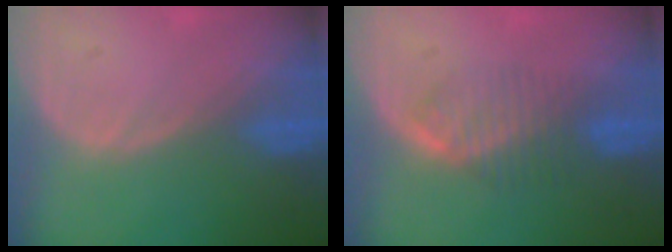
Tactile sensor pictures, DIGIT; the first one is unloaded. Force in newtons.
{"total": 4.4, "press": 4.3, "slide": 0.9}